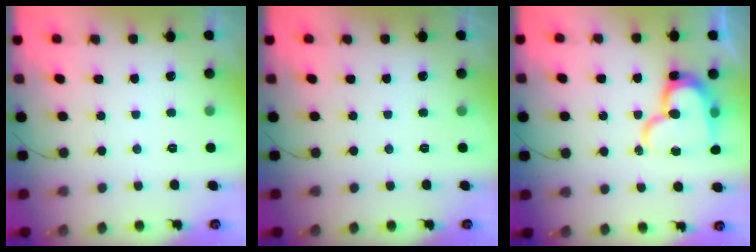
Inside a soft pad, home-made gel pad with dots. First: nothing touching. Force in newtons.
{"total": 0.0}
{"total": 17.1, "press": 17.1, "slide": 1.7}